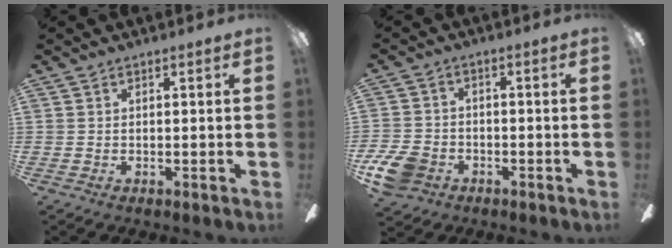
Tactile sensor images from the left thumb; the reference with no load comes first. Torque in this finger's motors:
{"motor_torque": [-0.35, 0.64, 0.12, -0.14, 0.03]}